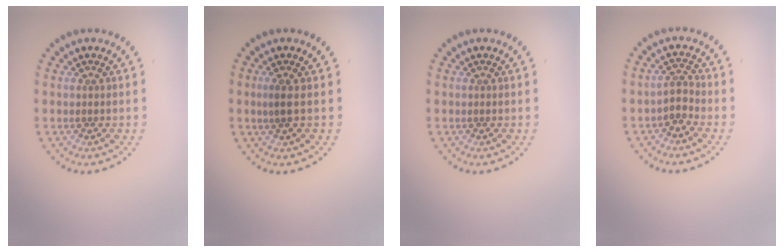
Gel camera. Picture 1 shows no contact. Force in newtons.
{"total": 1.2, "press": 0.9, "slide": 0.8}
{"total": 0.0}
{"total": 1.7, "press": 1.4, "slide": 1.0}